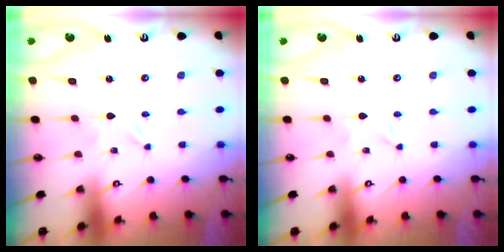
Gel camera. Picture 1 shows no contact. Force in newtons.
{"total": 0.0}